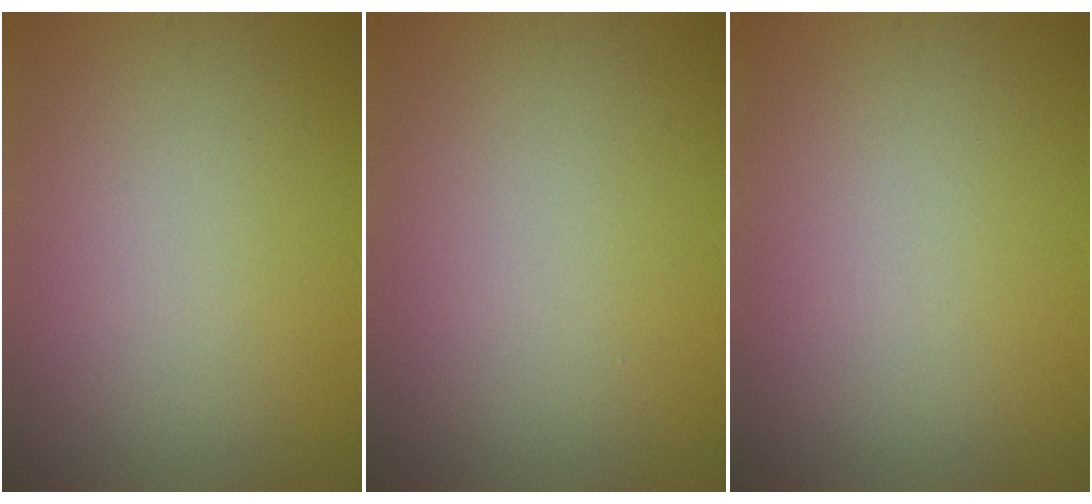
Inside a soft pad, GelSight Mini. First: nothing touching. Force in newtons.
{"total": 0.0}
{"total": 0.0}